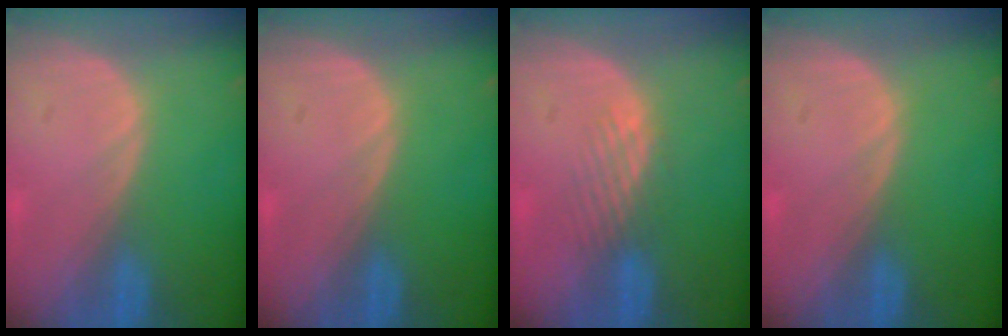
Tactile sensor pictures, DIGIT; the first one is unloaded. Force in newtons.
{"total": 0.0}
{"total": 3.1, "press": 2.5, "slide": 1.8}
{"total": 0.0}